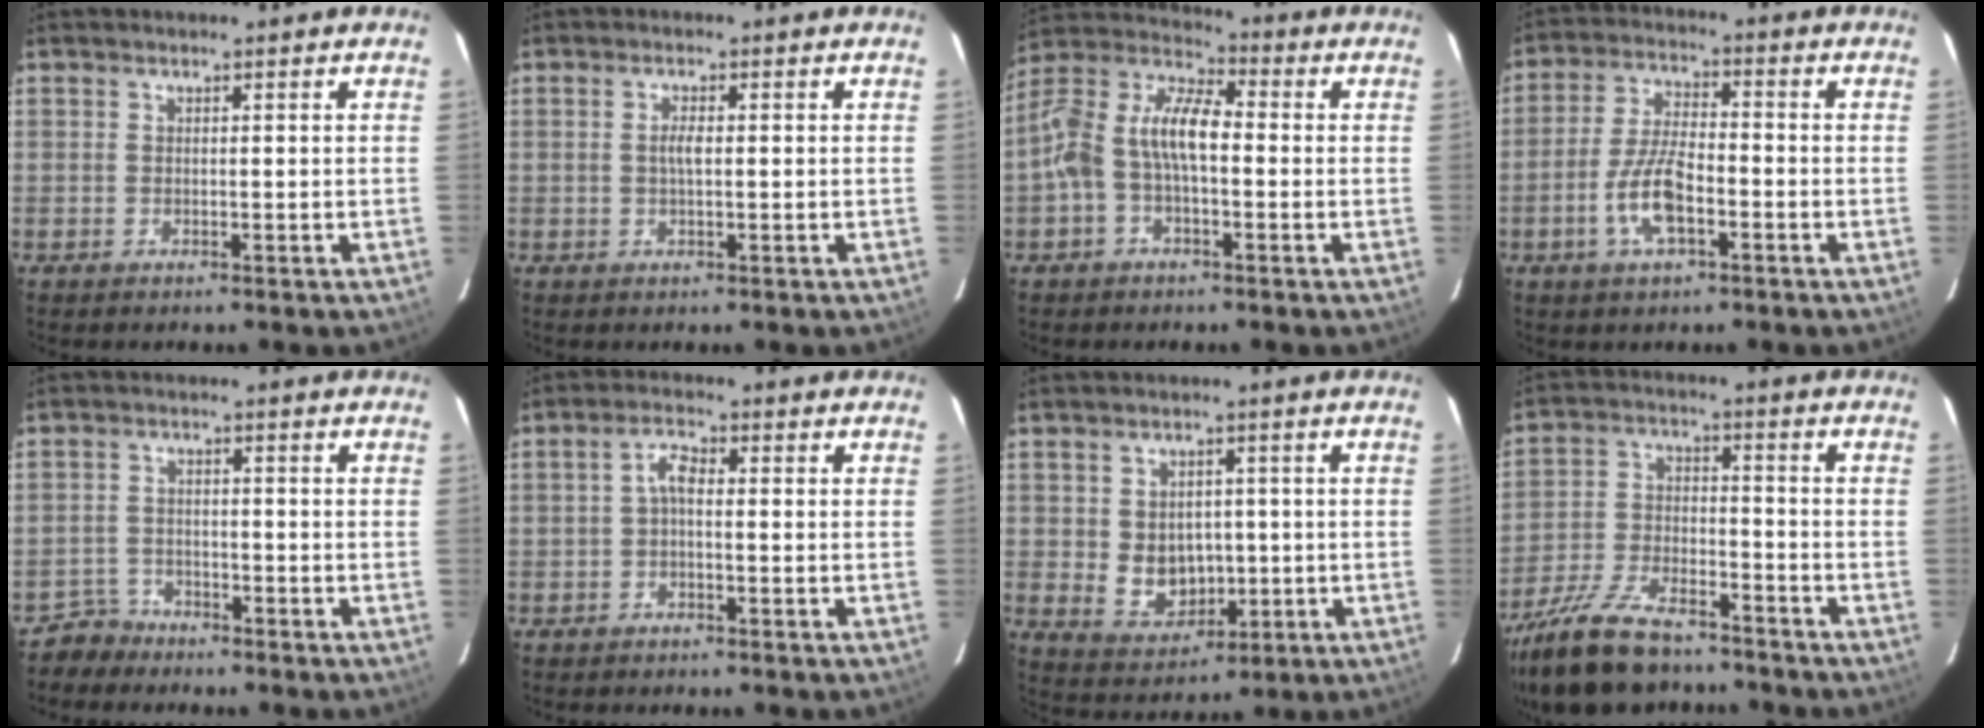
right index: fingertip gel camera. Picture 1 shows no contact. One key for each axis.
{"total": 2.0, "fx": 0.0, "fy": 0.6, "fz": 1.9, "tx": -0.038, "ty": 0.002, "tz": 0.000}
{"total": 11.4, "fx": -1.4, "fy": 5.6, "fz": 9.9, "tx": -0.203, "ty": 0.025, "tz": -0.034}
{"total": 8.8, "fx": -3.4, "fy": 3.1, "fz": 7.5, "tx": -0.157, "ty": 0.001, "tz": -0.065}
{"total": 3.6, "fx": -3.0, "fy": 2.0, "fz": -0.7, "tx": 0.008, "ty": 0.014, "tz": -0.059}
{"total": 2.6, "fx": -0.5, "fy": 1.2, "fz": 2.3, "tx": -0.048, "ty": 0.011, "tz": -0.010}
{"total": 7.7, "fx": -0.4, "fy": 6.3, "fz": 4.3, "tx": -0.088, "ty": -0.001, "tz": 0.016}
{"total": 18.9, "fx": -15.0, "fy": 6.7, "fz": 9.3, "tx": -0.204, "ty": -0.028, "tz": -0.262}